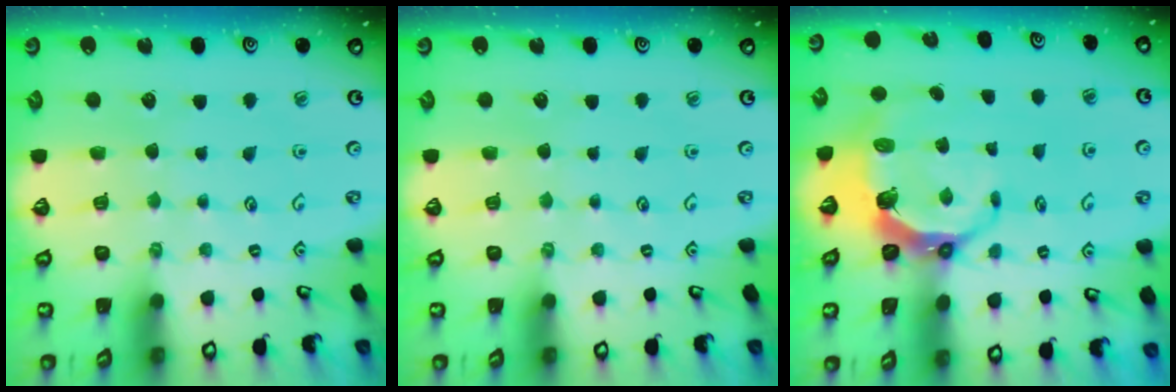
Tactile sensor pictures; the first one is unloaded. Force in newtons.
{"total": 0.0}
{"total": 7.6, "press": 6.1, "slide": 4.5}